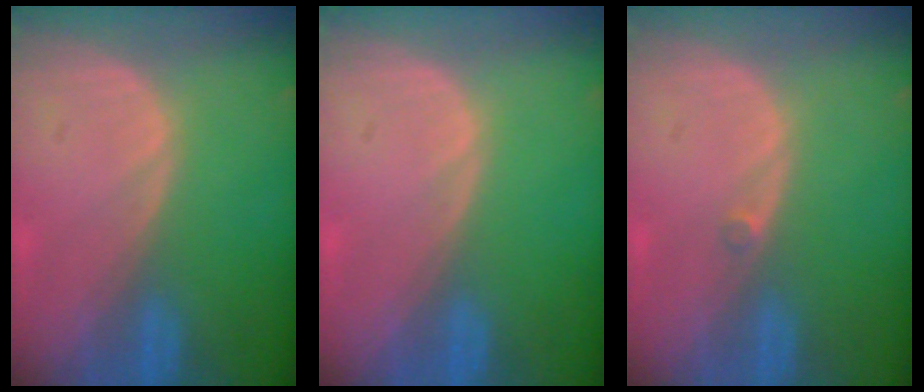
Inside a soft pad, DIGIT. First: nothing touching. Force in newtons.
{"total": 0.0}
{"total": 0.7, "press": 0.6, "slide": 0.3}